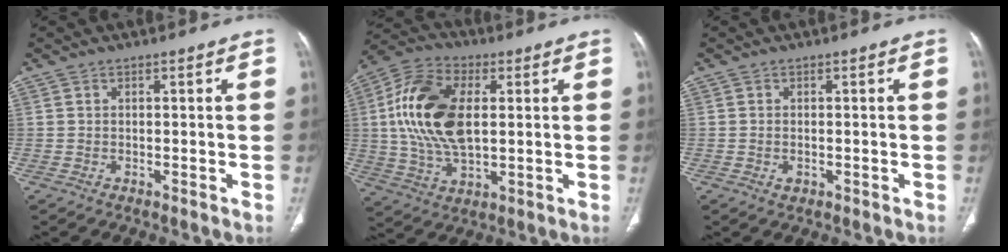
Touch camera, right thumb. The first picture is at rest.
{"total": 17.8, "force": [2.5, 9.8, 14.6], "torque": [-0.292, 0.008, 0.045]}
{"total": 1.3, "force": [-0.4, 0.9, 0.8], "torque": [-0.011, 0.000, -0.003]}